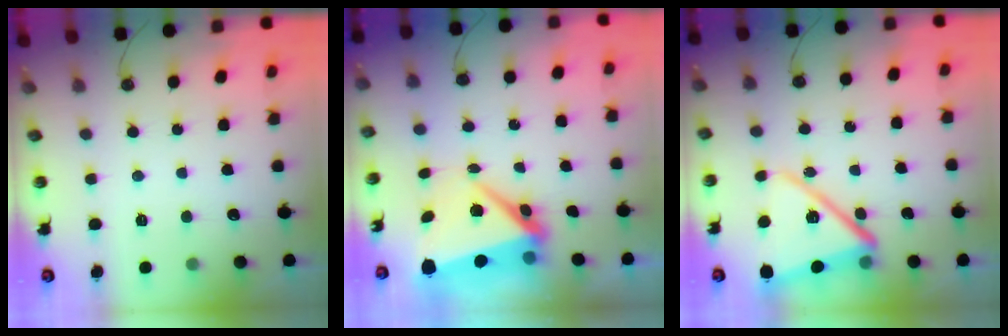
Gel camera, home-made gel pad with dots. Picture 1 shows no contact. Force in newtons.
{"total": 12.6, "press": 9.1, "slide": 8.7}
{"total": 16.0, "press": 15.9, "slide": 1.3}